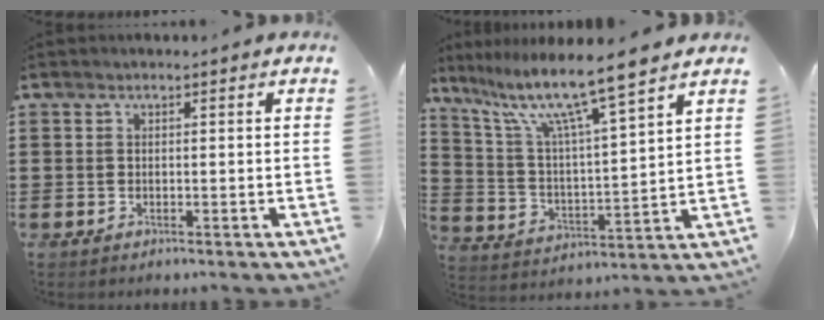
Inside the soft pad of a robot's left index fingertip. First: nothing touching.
{"total": 11.0, "force": [8.7, 0.0, 6.7], "torque": [-0.162, -0.046, 0.142]}